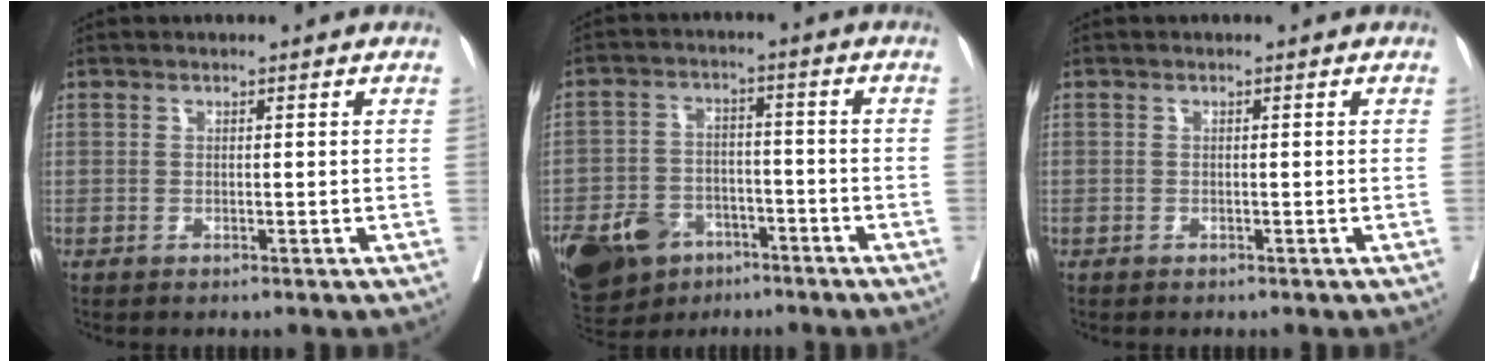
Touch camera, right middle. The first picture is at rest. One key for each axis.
{"total": 17.5, "fx": -10.2, "fy": 11.1, "fz": 8.8, "tx": -0.225, "ty": -0.008, "tz": -0.164}
{"total": 0.7, "fx": -0.3, "fy": 0.6, "fz": -0.1, "tx": 0.003, "ty": 0.008, "tz": -0.007}